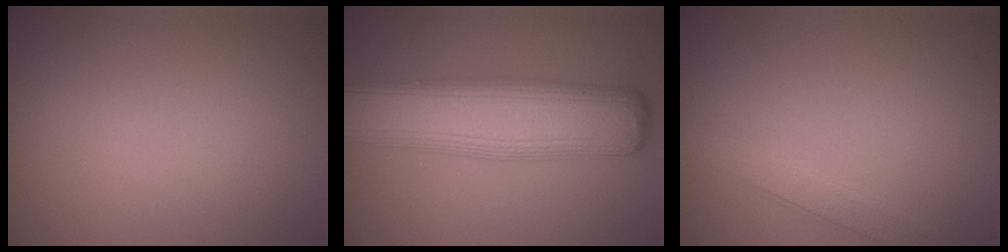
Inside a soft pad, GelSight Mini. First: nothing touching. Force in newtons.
{"total": 10.0, "press": 10.0, "slide": 0.3}
{"total": 2.4, "press": 2.4, "slide": 0.1}